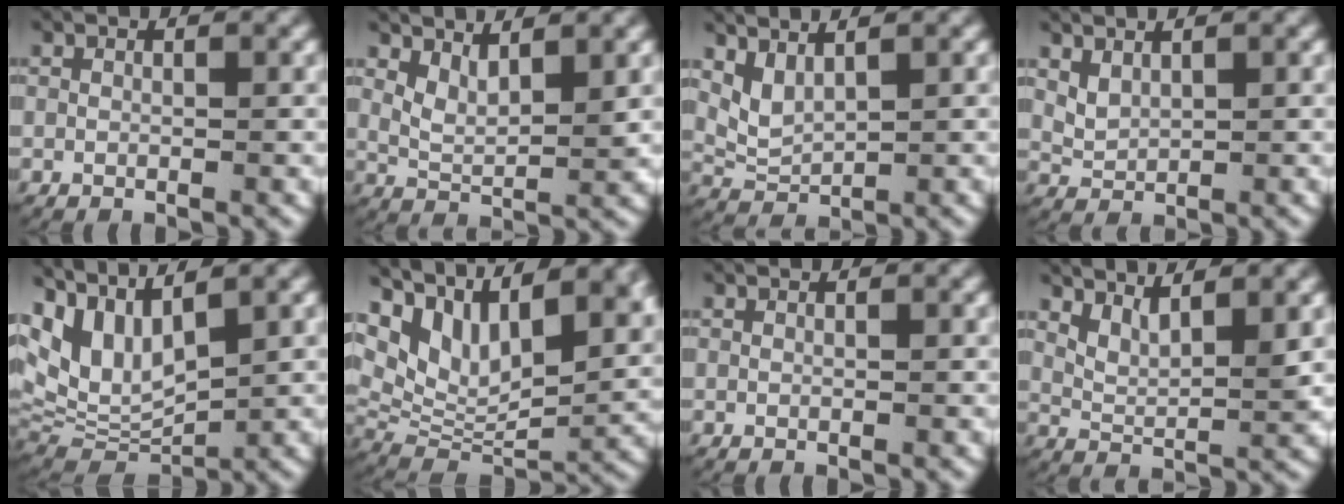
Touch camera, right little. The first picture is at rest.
{"total": 3.1, "force": [1.8, 1.6, 2.0], "torque": [-0.044, -0.010, 0.032]}
{"total": 3.6, "force": [1.3, 2.7, 2.1], "torque": [-0.062, -0.011, 0.030]}
{"total": 1.9, "force": [0.9, 1.4, 1.0], "torque": [-0.031, -0.004, 0.025]}
{"total": 11.1, "force": [2.0, 8.7, 6.6], "torque": [-0.155, -0.019, 0.036]}
{"total": 13.5, "force": [3.8, 8.9, 9.4], "torque": [-0.166, 0.000, 0.057]}
{"total": 0.0}
{"total": 3.5, "force": [2.1, 1.5, 2.3], "torque": [-0.050, -0.008, 0.037]}